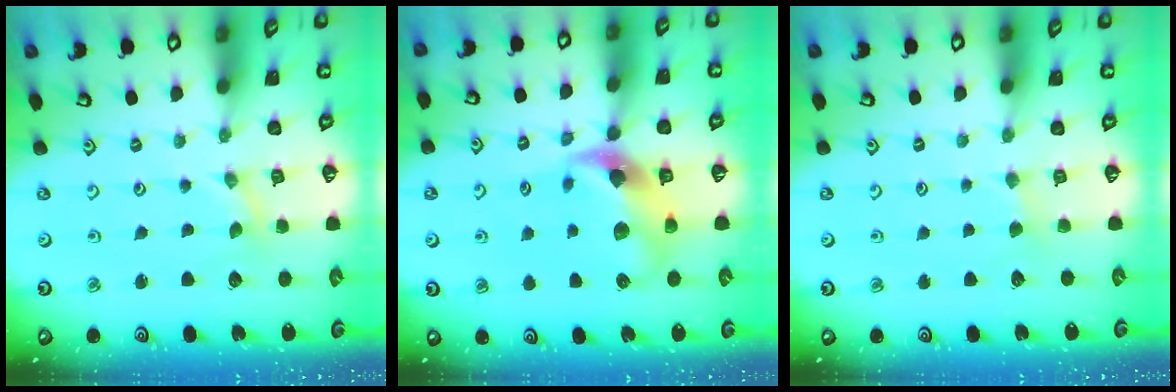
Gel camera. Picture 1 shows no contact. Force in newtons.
{"total": 10.4, "press": 10.3, "slide": 1.2}
{"total": 2.0, "press": 2.0, "slide": 0.3}